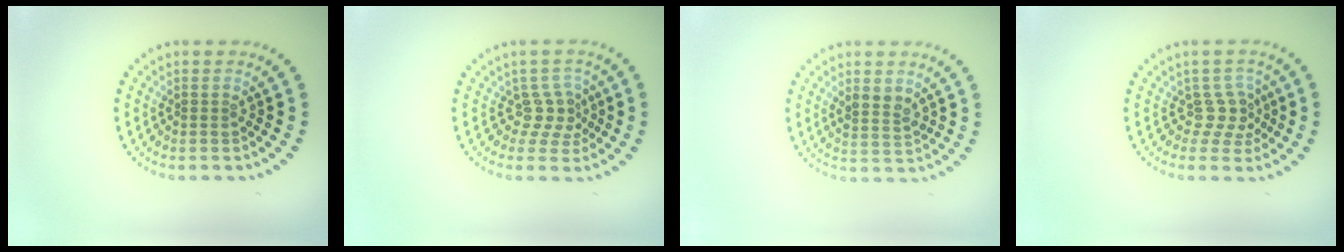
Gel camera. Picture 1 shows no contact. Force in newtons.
{"total": 2.4, "press": 1.6, "slide": 1.7}
{"total": 2.2, "press": 2.0, "slide": 1.0}
{"total": 2.1, "press": 1.4, "slide": 1.6}